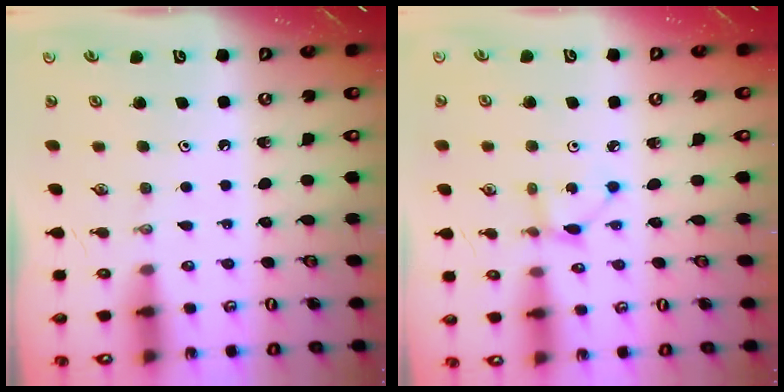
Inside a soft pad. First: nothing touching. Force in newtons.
{"total": 2.1, "press": 2.1, "slide": 0.2}